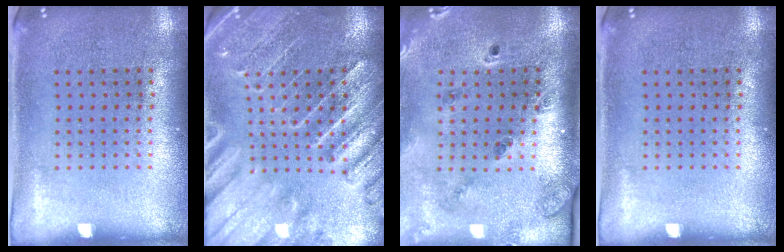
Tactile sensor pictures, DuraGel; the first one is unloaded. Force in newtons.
{"total": 3.0, "press": 2.9, "slide": 0.8}
{"total": 1.7, "press": 1.6, "slide": 0.5}
{"total": 0.0}